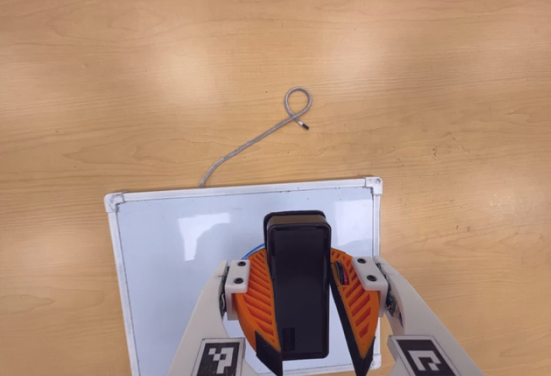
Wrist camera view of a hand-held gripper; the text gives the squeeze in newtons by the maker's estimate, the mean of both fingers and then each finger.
{"total": 10.6, "left": 10.1, "right": 11.1}